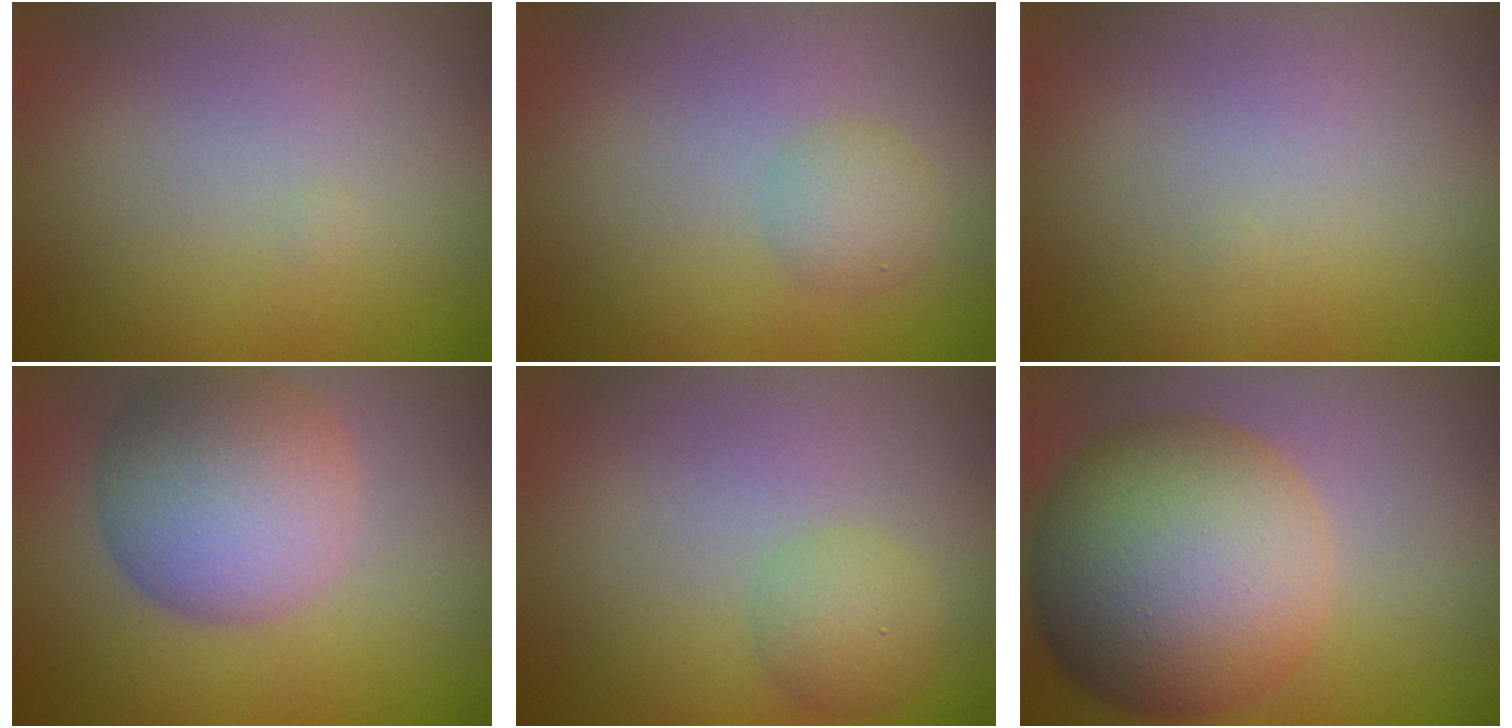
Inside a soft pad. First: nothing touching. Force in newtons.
{"total": 1.7, "press": 1.7, "slide": 0.1}
{"total": 0.0}
{"total": 7.7, "press": 7.7, "slide": 0.4}
{"total": 2.0, "press": 2.0, "slide": 0.1}
{"total": 13.3, "press": 13.3, "slide": 0.3}